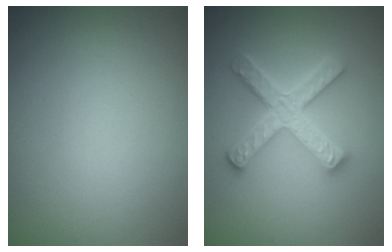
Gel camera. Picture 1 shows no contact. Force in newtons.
{"total": 4.7, "press": 4.6, "slide": 0.6}